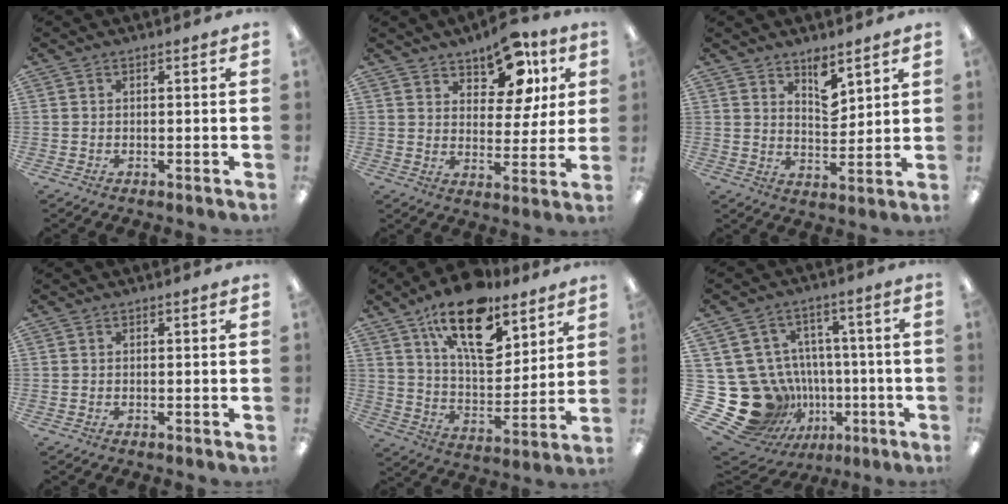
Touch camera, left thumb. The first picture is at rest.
{"total": 13.5, "force": [8.8, 7.3, 7.2], "torque": [-0.099, -0.041, 0.154]}
{"total": 6.8, "force": [5.1, 3.1, 3.3], "torque": [-0.034, -0.039, 0.084]}
{"total": 0.0}
{"total": 19.4, "force": [12.3, 9.1, 12.0], "torque": [-0.184, -0.065, 0.210]}
{"total": 24.0, "force": [-4.9, 20.9, 10.8], "torque": [-0.215, 0.007, -0.010]}